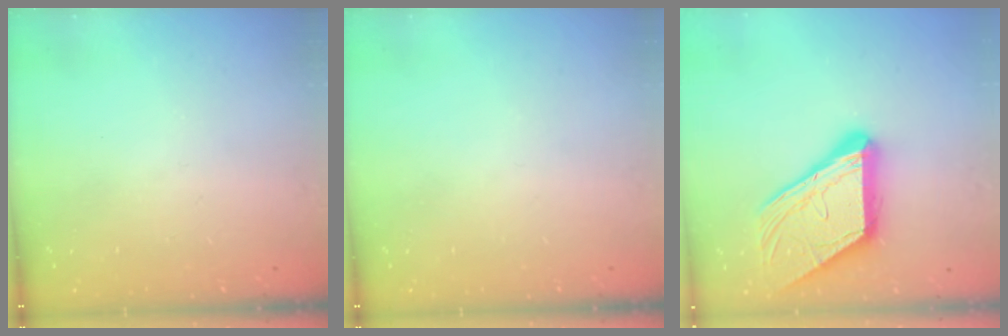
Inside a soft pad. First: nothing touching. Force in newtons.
{"total": 0.0}
{"total": 17.8, "press": 17.7, "slide": 1.8}